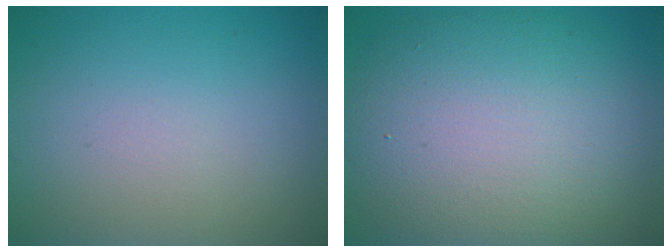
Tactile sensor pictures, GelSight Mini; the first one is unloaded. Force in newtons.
{"total": 11.9, "press": 11.8, "slide": 0.5}